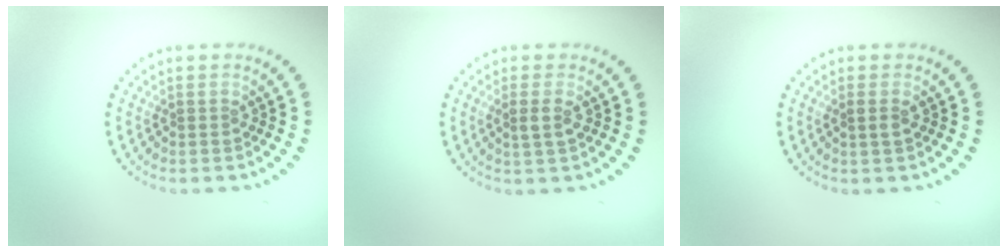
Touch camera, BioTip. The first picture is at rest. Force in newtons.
{"total": 1.5, "press": 1.4, "slide": 0.6}
{"total": 0.8, "press": 0.7, "slide": 0.4}